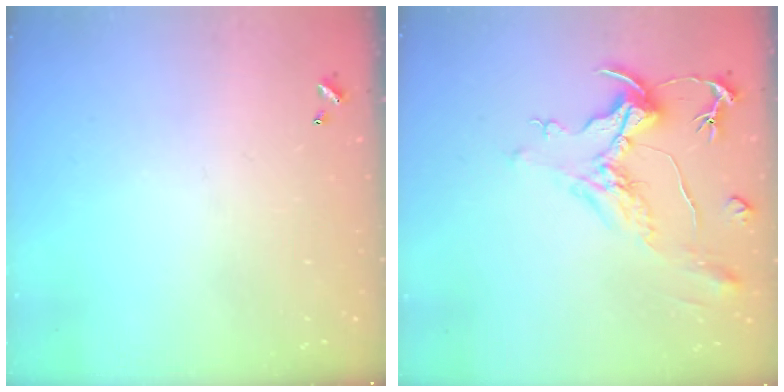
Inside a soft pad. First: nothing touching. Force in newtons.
{"total": 2.0, "press": 1.5, "slide": 1.3}